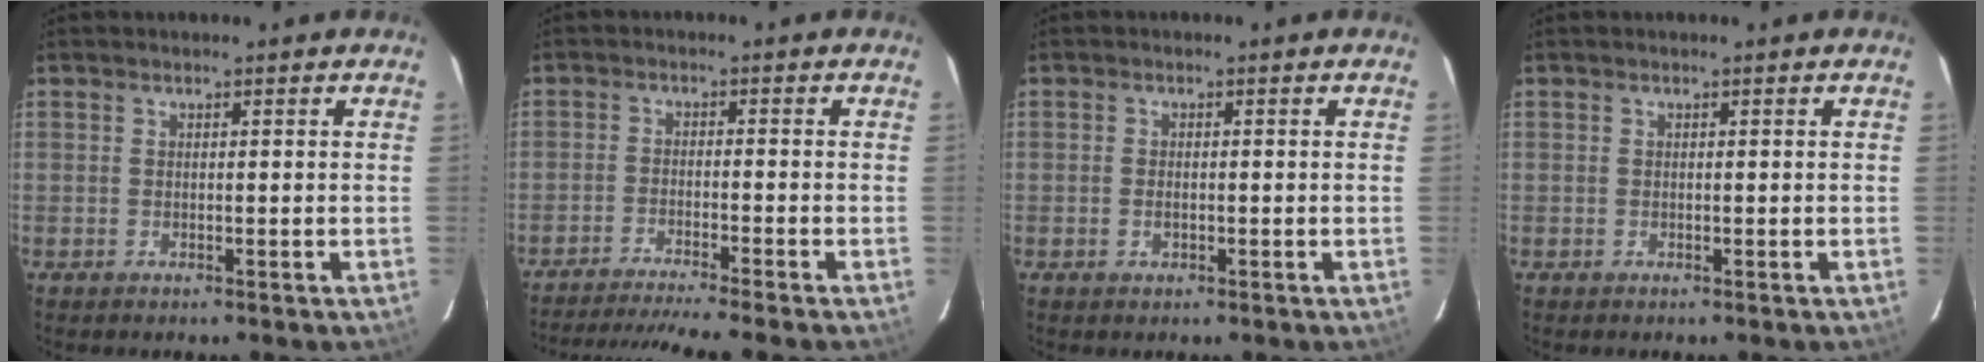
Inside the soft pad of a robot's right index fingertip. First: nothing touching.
{"total": 11.7, "force": [-10.6, -1.4, 4.9], "torque": [-0.107, -0.008, -0.172]}
{"total": 1.5, "force": [-0.6, 0.9, 1.0], "torque": [-0.021, 0.002, -0.010]}
{"total": 0.0}